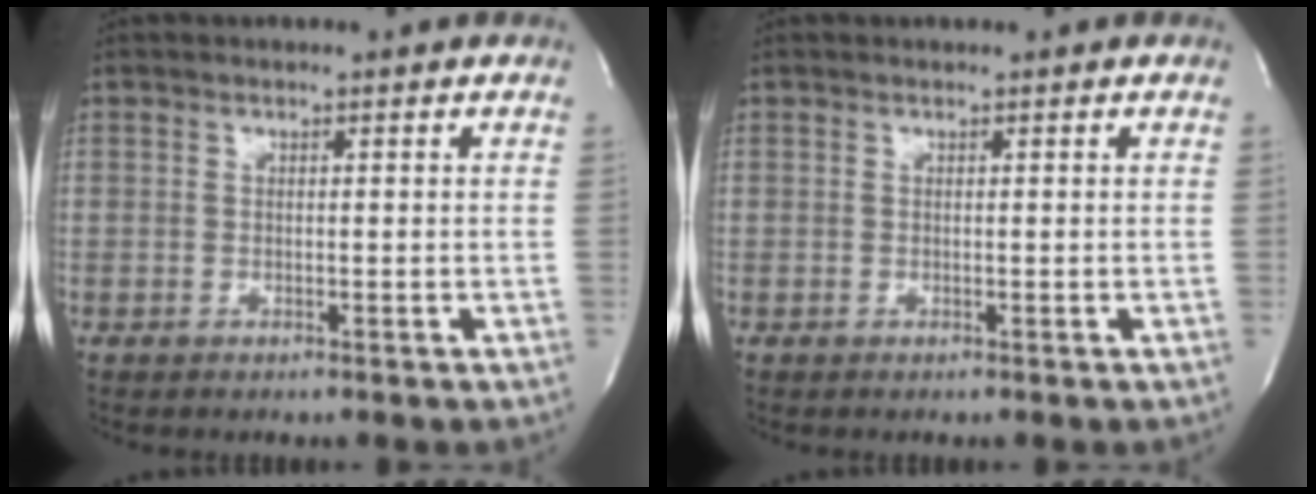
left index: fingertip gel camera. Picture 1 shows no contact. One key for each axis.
{"total": 0.0}